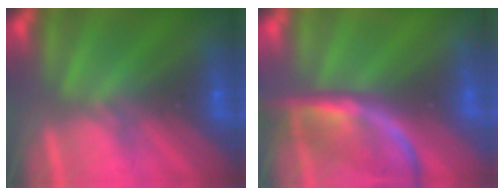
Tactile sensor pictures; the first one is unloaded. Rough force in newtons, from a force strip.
{"total": 2.4}